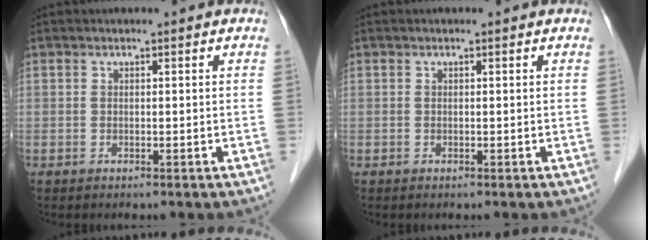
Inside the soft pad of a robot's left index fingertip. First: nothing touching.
{"total": 0.0}